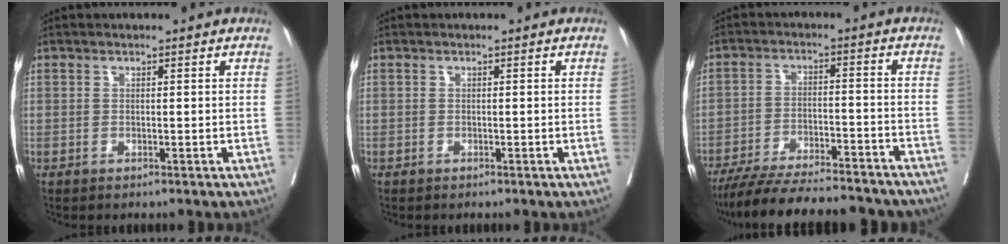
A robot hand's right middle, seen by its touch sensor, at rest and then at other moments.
{"total": 0.0}
{"total": 20.5, "force": [-18.3, 3.1, 8.7], "torque": [-0.136, -0.017, -0.263]}